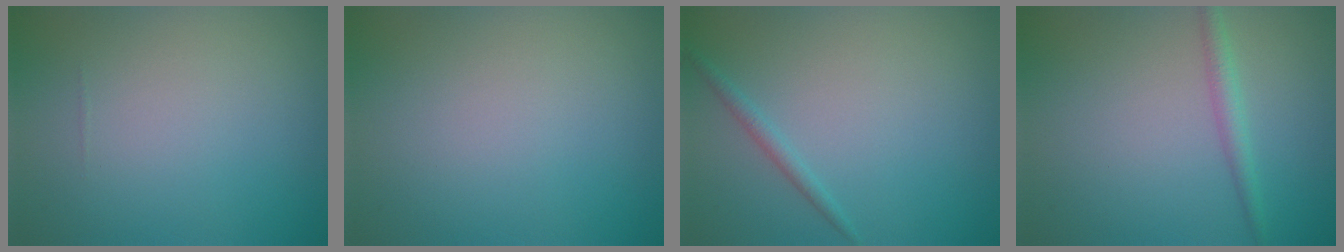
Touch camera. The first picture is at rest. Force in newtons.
{"total": 0.0}
{"total": 1.1, "press": 1.1, "slide": 0.0}
{"total": 1.8, "press": 1.8, "slide": 0.0}